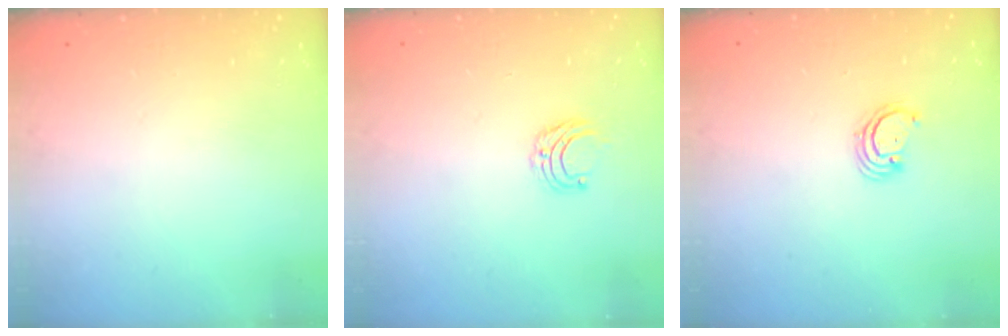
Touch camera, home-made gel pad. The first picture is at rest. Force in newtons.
{"total": 4.9, "press": 4.8, "slide": 0.5}
{"total": 2.8, "press": 2.8, "slide": 0.2}